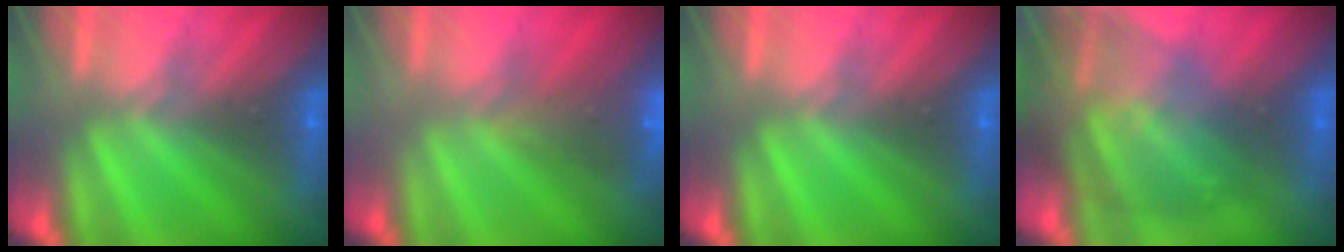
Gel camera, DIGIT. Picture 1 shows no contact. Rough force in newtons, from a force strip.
{"total": 9.6}
{"total": 0.0}
{"total": 10.8}